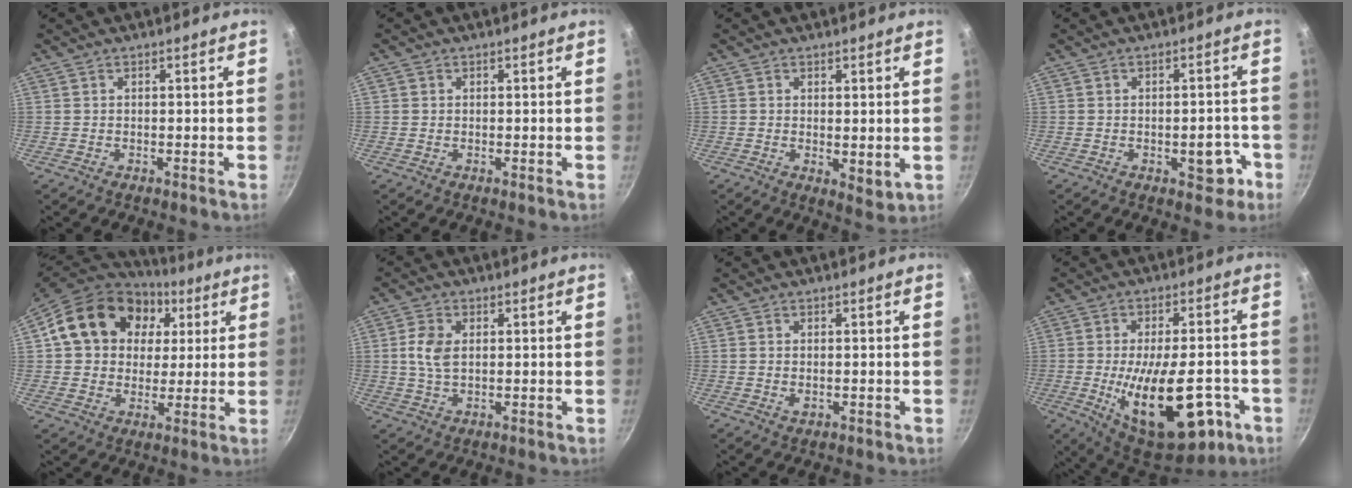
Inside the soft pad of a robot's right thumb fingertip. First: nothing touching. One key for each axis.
{"total": 0.7, "fx": 0.1, "fy": 0.6, "fz": 0.1, "tx": 0.001, "ty": 0.000, "tz": -0.002}
{"total": 4.0, "fx": 0.5, "fy": 2.1, "fz": 3.4, "tx": -0.048, "ty": -0.018, "tz": 0.008}
{"total": 5.7, "fx": -2.3, "fy": 3.2, "fz": 4.1, "tx": -0.020, "ty": 0.020, "tz": -0.027}
{"total": 20.1, "fx": 5.9, "fy": 16.1, "fz": 10.5, "tx": -0.170, "ty": 0.019, "tz": 0.093}
{"total": 5.4, "fx": 0.8, "fy": 3.3, "fz": 4.1, "tx": -0.078, "ty": 0.003, "tz": 0.015}
{"total": 1.6, "fx": -0.2, "fy": 1.0, "fz": 1.2, "tx": -0.021, "ty": -0.002, "tz": -0.003}
{"total": 21.7, "fx": -6.6, "fy": 10.0, "fz": 18.1, "tx": -0.248, "ty": 0.009, "tz": -0.082}